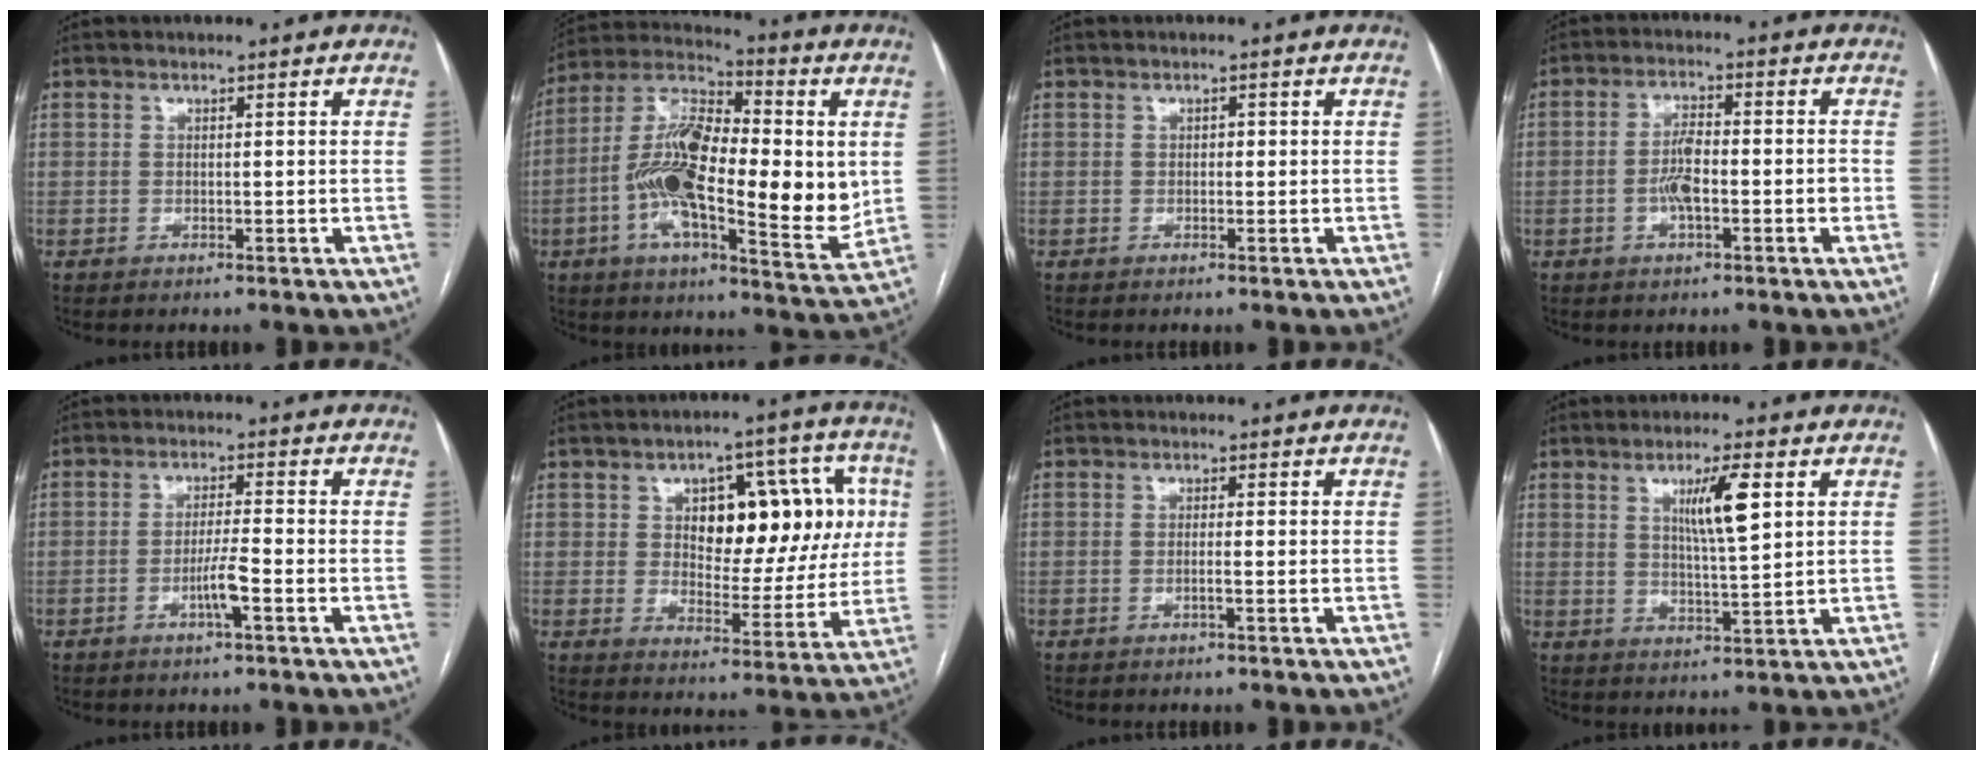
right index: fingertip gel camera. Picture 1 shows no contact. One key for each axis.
{"total": 22.6, "fx": -0.4, "fy": 7.4, "fz": 21.3, "tx": -0.389, "ty": 0.004, "tz": -0.018}
{"total": 0.6, "fx": -0.1, "fy": 0.4, "fz": 0.5, "tx": -0.004, "ty": 0.004, "tz": -0.003}
{"total": 5.5, "fx": -1.5, "fy": 1.8, "fz": 5.0, "tx": -0.099, "ty": 0.013, "tz": -0.025}
{"total": 3.9, "fx": -1.8, "fy": -0.1, "fz": 3.5, "tx": -0.066, "ty": -0.003, "tz": -0.035}
{"total": 16.1, "fx": 3.6, "fy": 7.9, "fz": 13.6, "tx": -0.170, "ty": 0.038, "tz": 0.060}
{"total": 1.0, "fx": -0.4, "fy": -0.2, "fz": 0.9, "tx": -0.015, "ty": 0.001, "tz": -0.009}
{"total": 6.9, "fx": 2.5, "fy": 0.4, "fz": 6.4, "tx": -0.113, "ty": -0.003, "tz": 0.044}